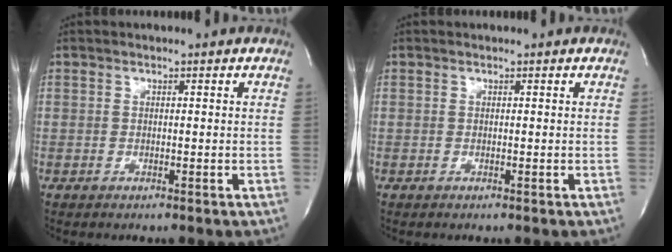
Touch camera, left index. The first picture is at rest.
{"total": 0.0}